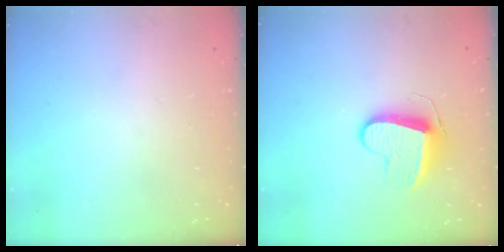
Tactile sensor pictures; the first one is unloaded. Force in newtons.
{"total": 9.1, "press": 9.1, "slide": 0.2}